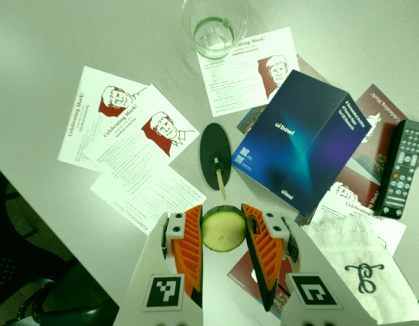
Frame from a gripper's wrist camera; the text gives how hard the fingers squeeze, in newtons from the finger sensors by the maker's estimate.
{"total": 13.0, "left": 14.0, "right": 12.0}